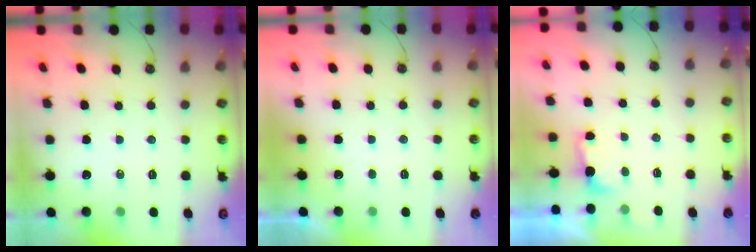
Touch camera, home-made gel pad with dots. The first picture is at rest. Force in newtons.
{"total": 0.0}
{"total": 2.6, "press": 2.4, "slide": 0.9}